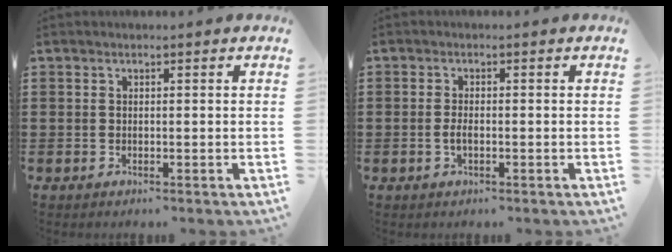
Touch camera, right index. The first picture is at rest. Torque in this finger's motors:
{"motor_torque": [0.93, 1.21, 0.25, 0.05]}